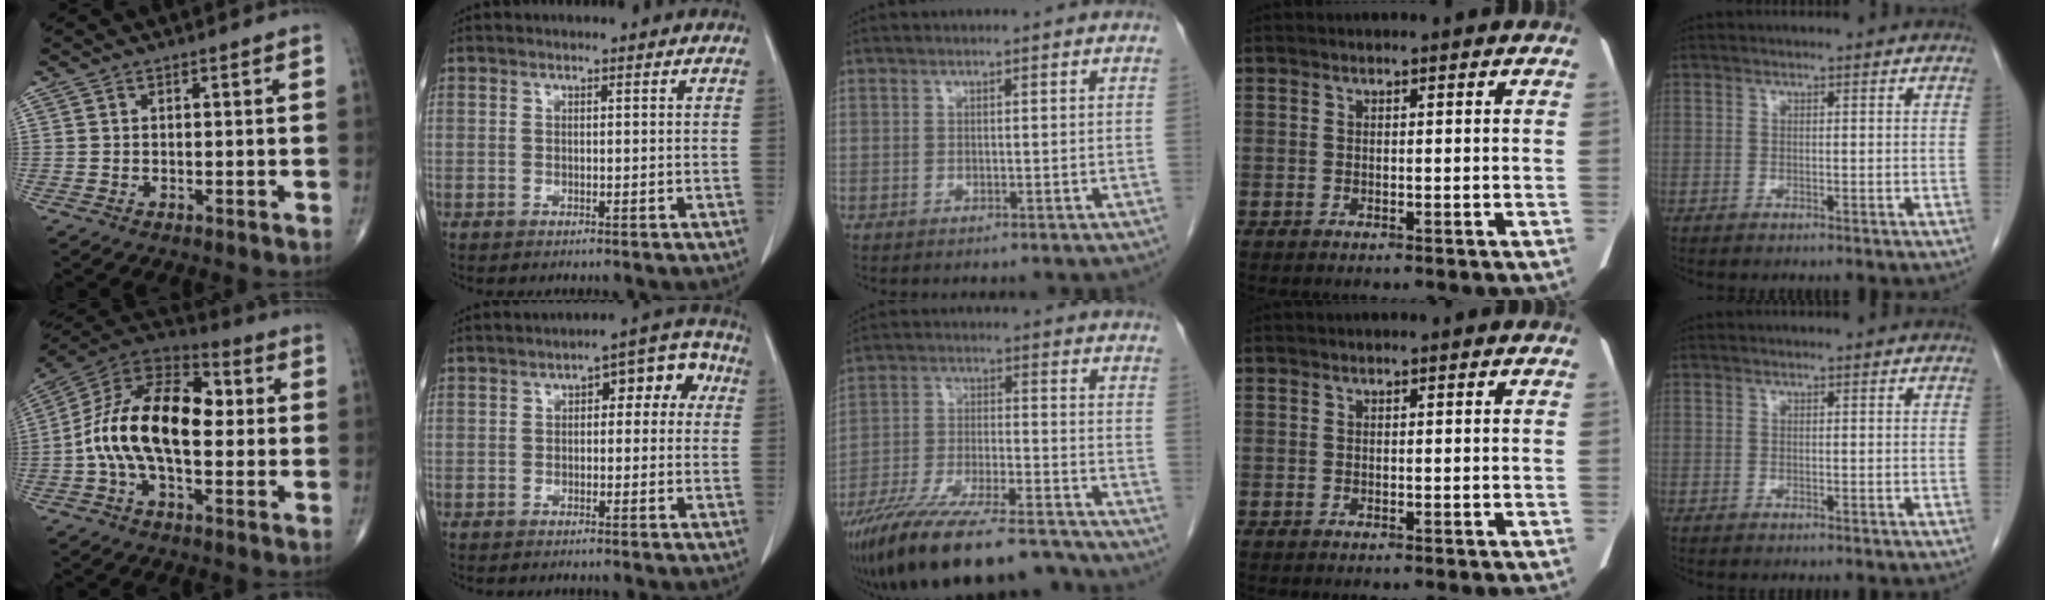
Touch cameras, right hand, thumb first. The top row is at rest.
{"thumb": {"total": 19.3, "force": [-0.1, 10.6, 16.2], "torque": [-0.284, 0.040, -0.012]}, "index": {"total": 7.0, "force": [1.3, 3.5, 5.9], "torque": [-0.062, 0.042, 0.012]}, "middle": {"total": 19.9, "force": [-17.0, 3.4, 9.6], "torque": [-0.164, -0.018, -0.279]}}